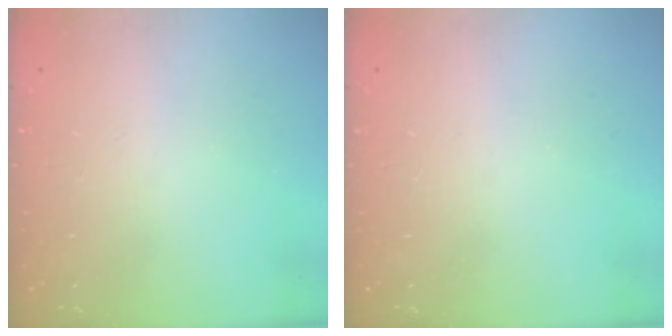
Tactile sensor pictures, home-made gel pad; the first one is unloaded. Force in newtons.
{"total": 0.0}